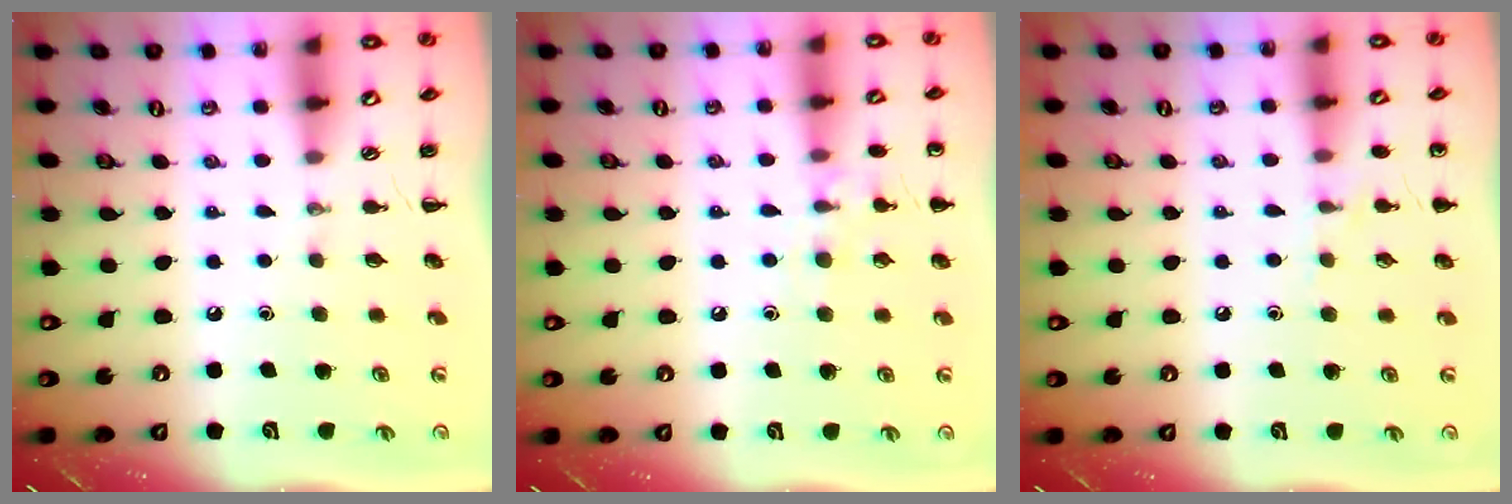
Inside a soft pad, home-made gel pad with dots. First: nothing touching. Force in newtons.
{"total": 8.0, "press": 7.7, "slide": 2.1}
{"total": 6.5, "press": 6.2, "slide": 1.9}